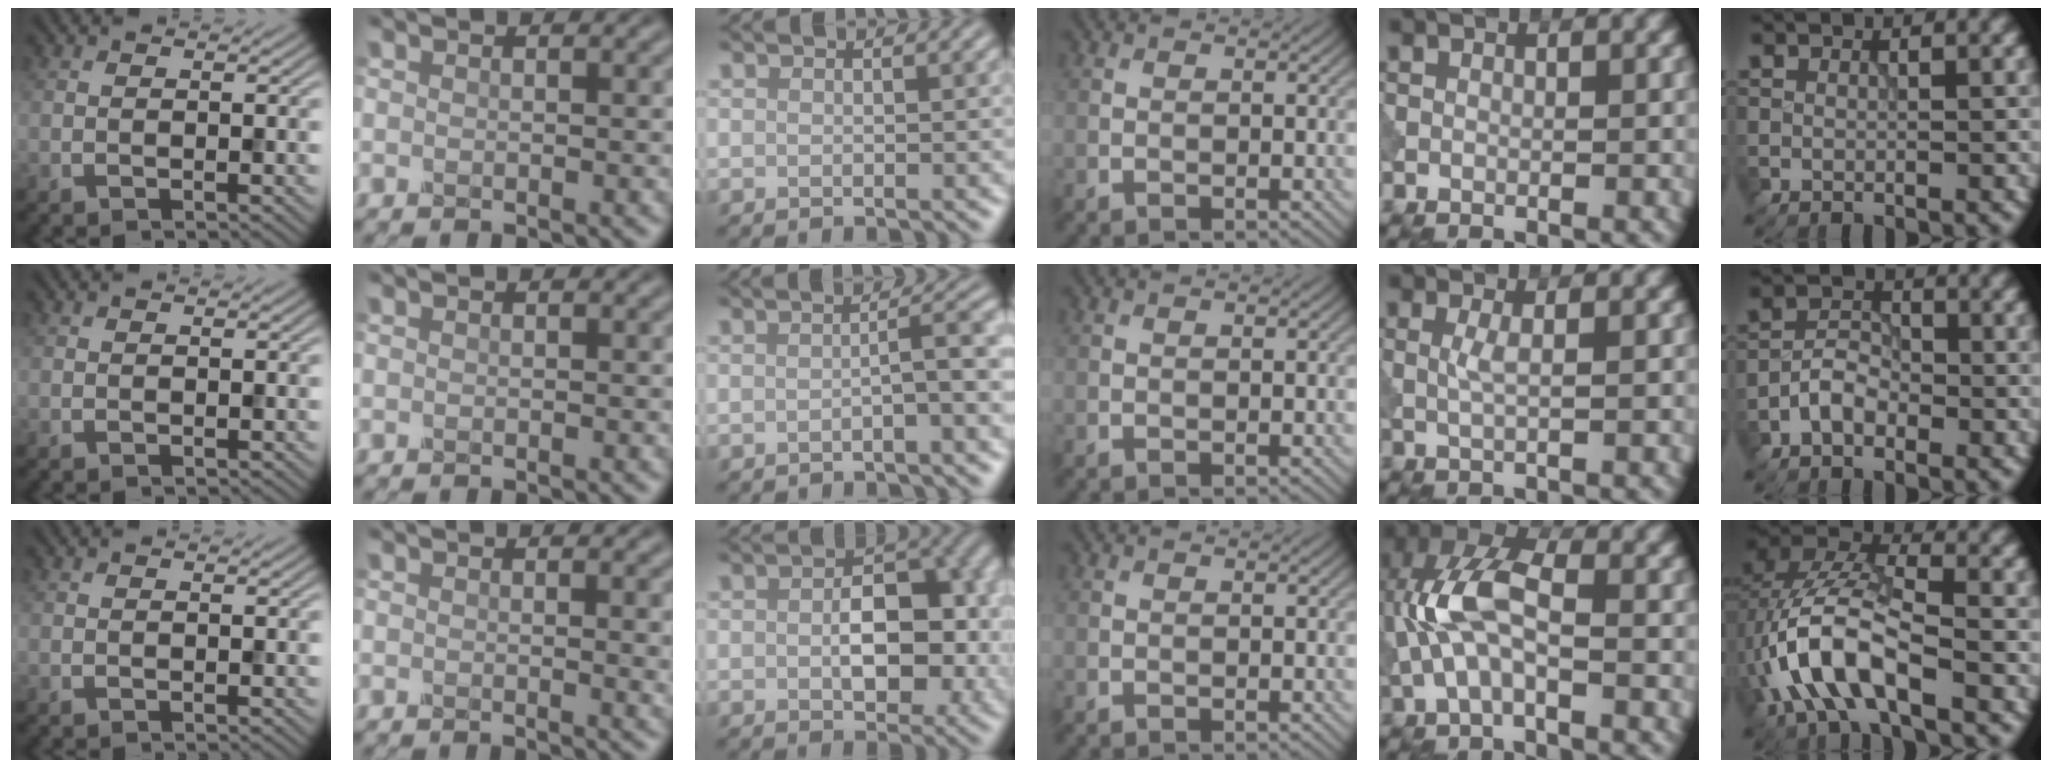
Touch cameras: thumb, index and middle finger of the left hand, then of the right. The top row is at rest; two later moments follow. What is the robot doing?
{"motion": "dispense", "object": "dispenser bottle"}